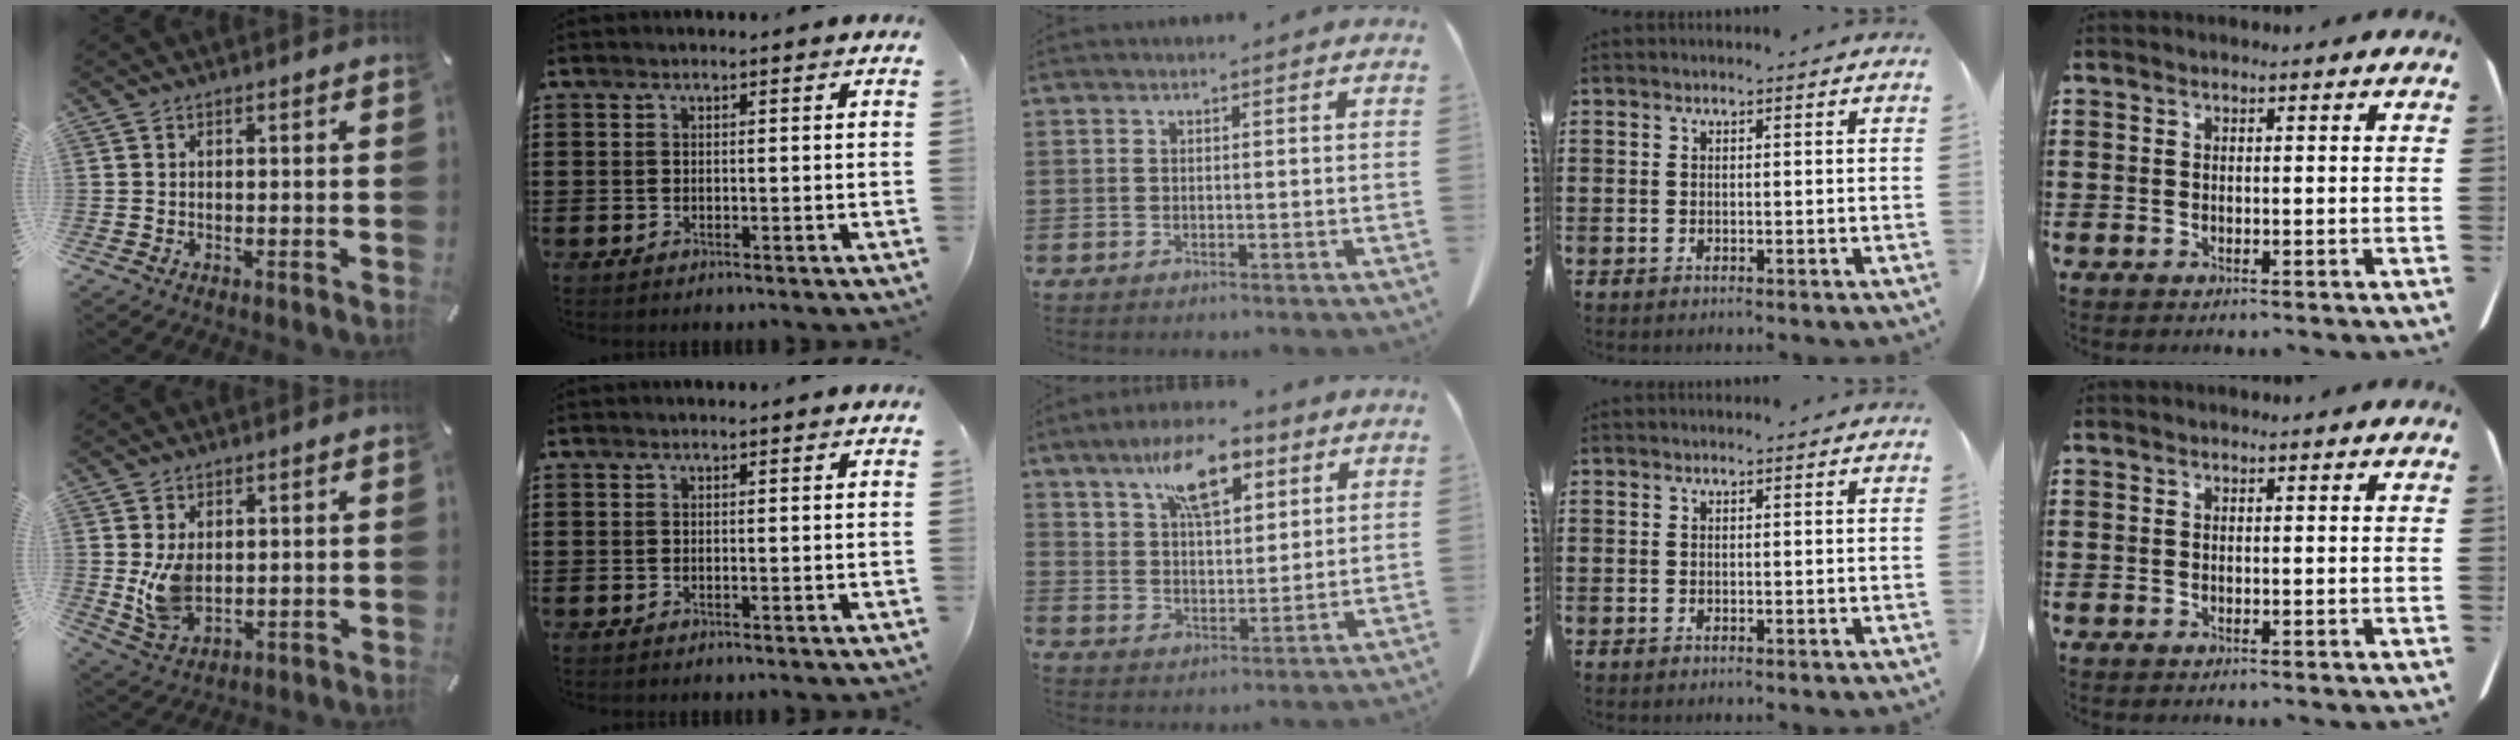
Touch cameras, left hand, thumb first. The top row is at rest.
{"thumb": {"total": 7.5, "force": [1.2, 5.1, 5.4], "torque": [-0.110, -0.010, 0.023]}, "middle": {"total": 10.3, "force": [6.6, 4.4, 6.6], "torque": [-0.123, -0.010, 0.115]}}